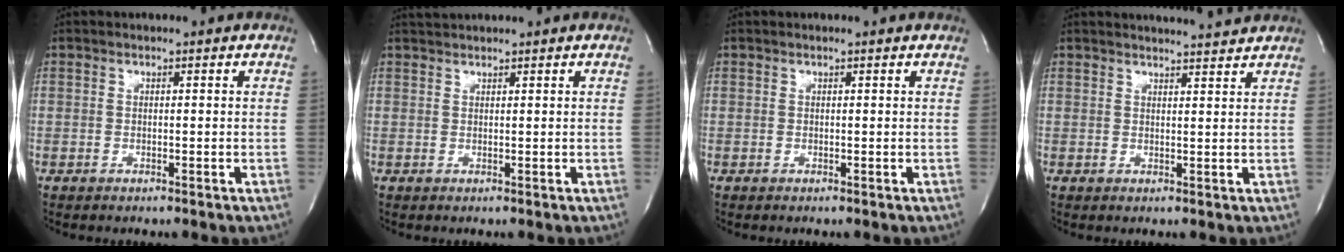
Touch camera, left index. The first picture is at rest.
{"total": 1.9, "force": [1.9, -0.3, 0.2], "torque": [-0.003, 0.018, 0.040]}
{"total": 0.6, "force": [0.6, 0.0, 0.2], "torque": [-0.008, 0.005, 0.008]}
{"total": 5.7, "force": [5.5, -0.4, 1.1], "torque": [-0.021, 0.003, 0.065]}